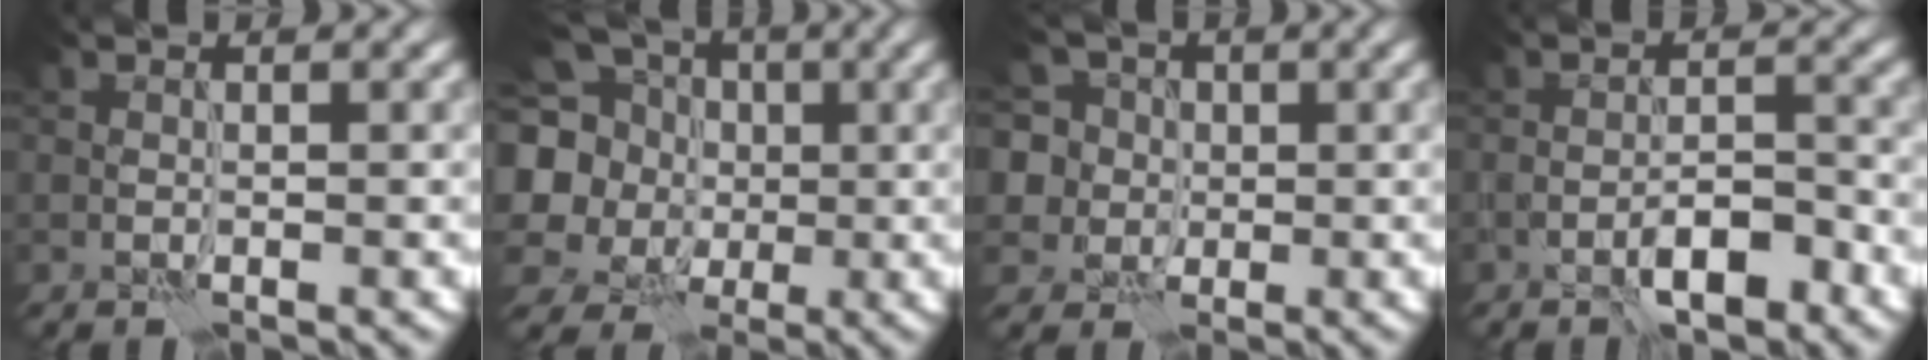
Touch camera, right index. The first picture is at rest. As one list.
[{"total": 13.9, "force": [2.7, 11.9, 6.5], "torque": [-0.176, 0.030, 0.011]}, {"total": 9.7, "force": [3.7, 8.0, 4.0], "torque": [-0.083, 0.037, 0.035]}, {"total": 3.3, "force": [-2.1, 1.0, 2.4], "torque": [-0.039, 0.007, -0.036]}]